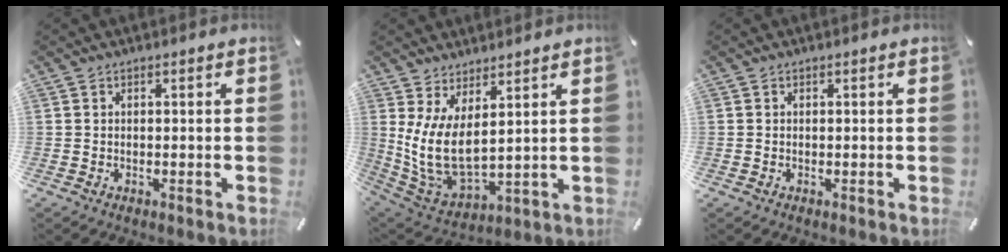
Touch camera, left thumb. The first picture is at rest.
{"total": 10.4, "force": [3.2, 5.1, 8.5], "torque": [-0.191, -0.039, 0.066]}
{"total": 0.0}